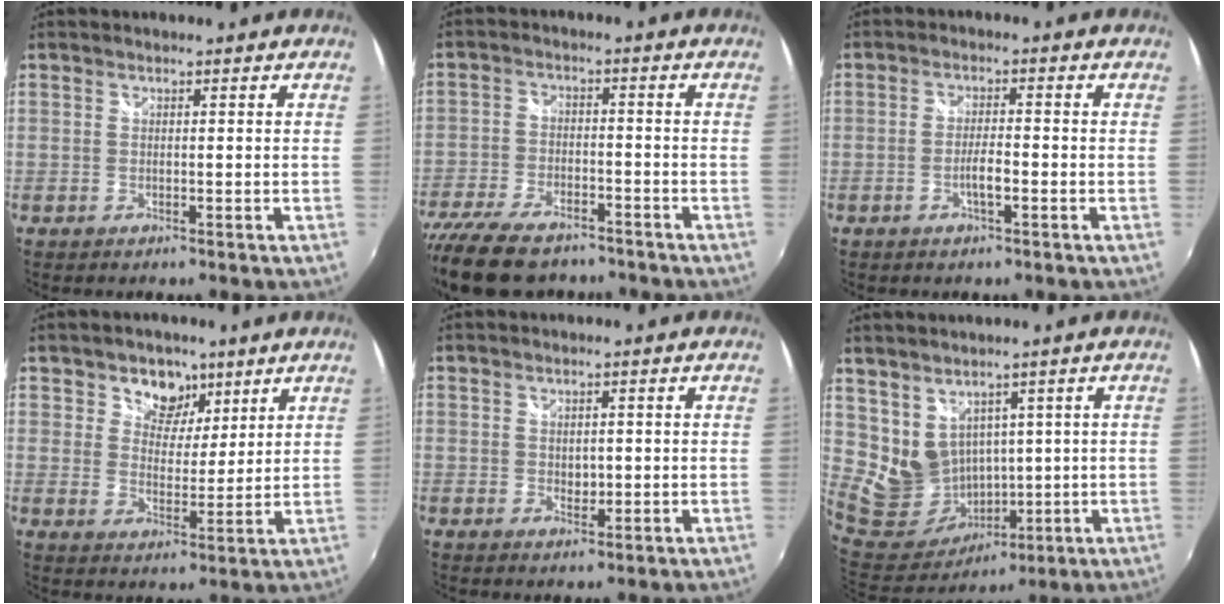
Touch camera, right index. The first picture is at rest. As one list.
[{"total": 15.3, "force": [-11.9, 6.4, 7.2], "torque": [-0.171, -0.028, -0.203]}, {"total": 3.0, "force": [-1.4, 0.5, 2.7], "torque": [-0.054, 0.001, -0.026]}, {"total": 6.8, "force": [4.0, 5.0, 2.2], "torque": [-0.026, -0.006, 0.065]}, {"total": 2.0, "force": [0.1, 1.6, 1.1], "torque": [-0.015, 0.000, 0.003]}, {"total": 11.2, "force": [4.8, 9.1, 4.3], "torque": [-0.106, -0.001, 0.125]}]